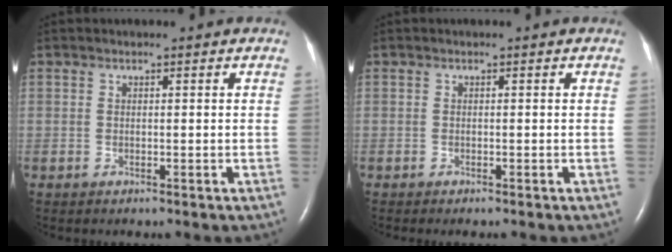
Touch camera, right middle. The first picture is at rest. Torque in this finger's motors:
{"motor_torque": [0.90, -1.24, 0.11, 0.06]}